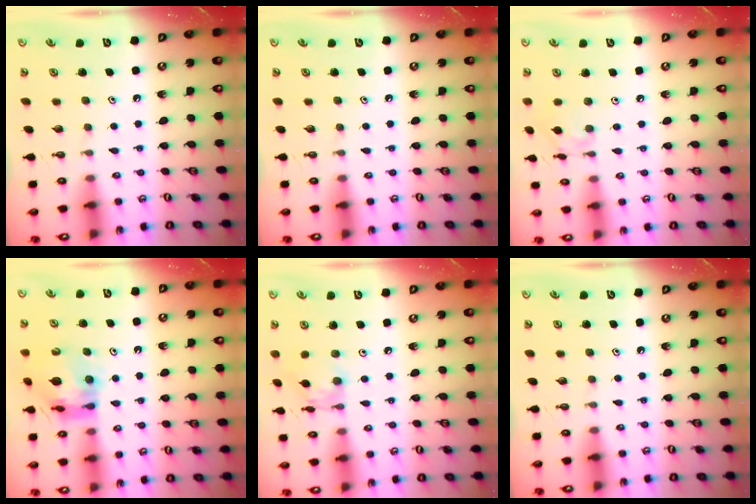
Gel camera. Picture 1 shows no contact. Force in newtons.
{"total": 0.0}
{"total": 7.0, "press": 6.9, "slide": 0.4}
{"total": 12.2, "press": 12.1, "slide": 1.1}
{"total": 6.3, "press": 6.3, "slide": 0.3}
{"total": 0.0}